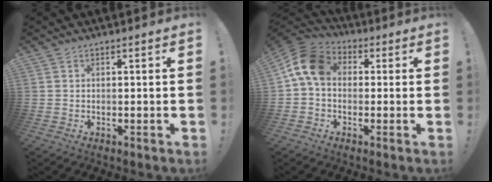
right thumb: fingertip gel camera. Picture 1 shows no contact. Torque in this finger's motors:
{"motor_torque": [1.36, 1.30, 1.13, -0.38, 0.04]}